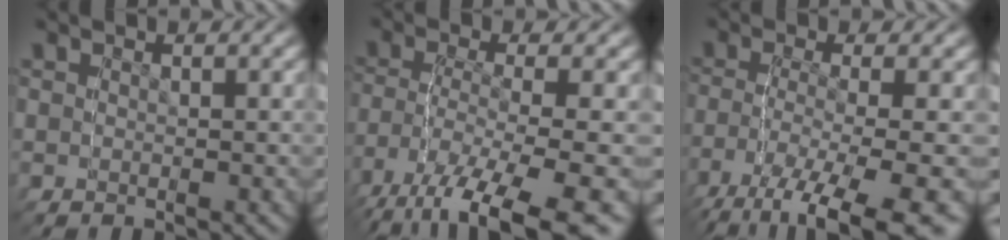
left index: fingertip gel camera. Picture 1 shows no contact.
{"total": 3.0, "force": [-1.5, 1.1, 2.4], "torque": [-0.054, 0.002, -0.016]}
{"total": 3.0, "force": [-1.8, 0.7, 2.3], "torque": [-0.052, -0.004, -0.021]}